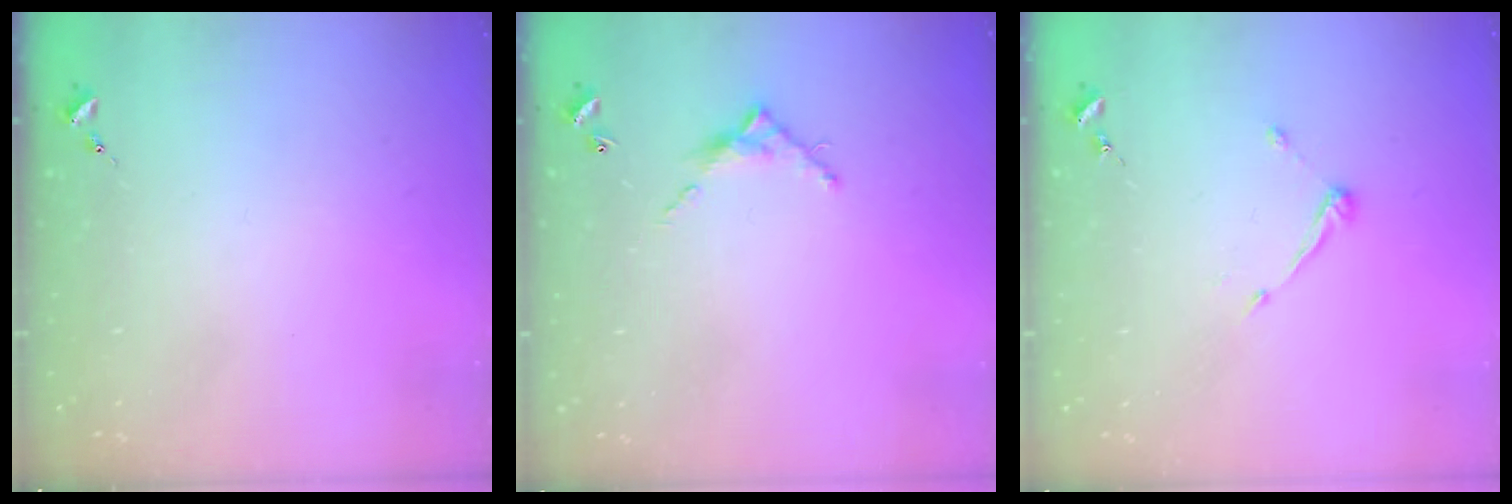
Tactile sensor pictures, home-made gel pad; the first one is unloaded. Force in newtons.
{"total": 7.0, "press": 7.0, "slide": 0.2}
{"total": 6.6, "press": 6.6, "slide": 0.5}